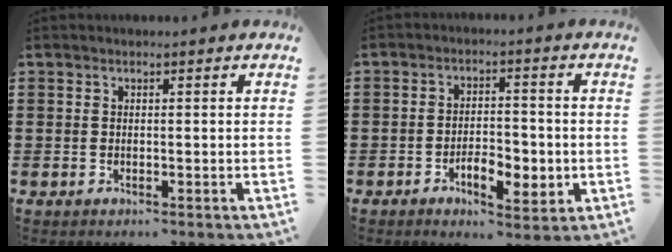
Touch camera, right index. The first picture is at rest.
{"total": 6.2, "force": [-2.2, 3.1, 4.8], "torque": [-0.073, 0.009, -0.039]}